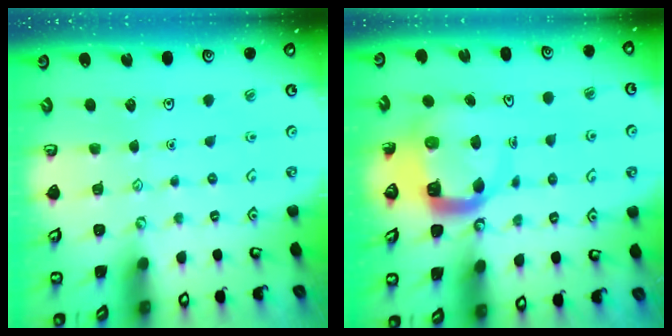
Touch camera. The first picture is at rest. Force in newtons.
{"total": 8.0, "press": 7.9, "slide": 1.0}